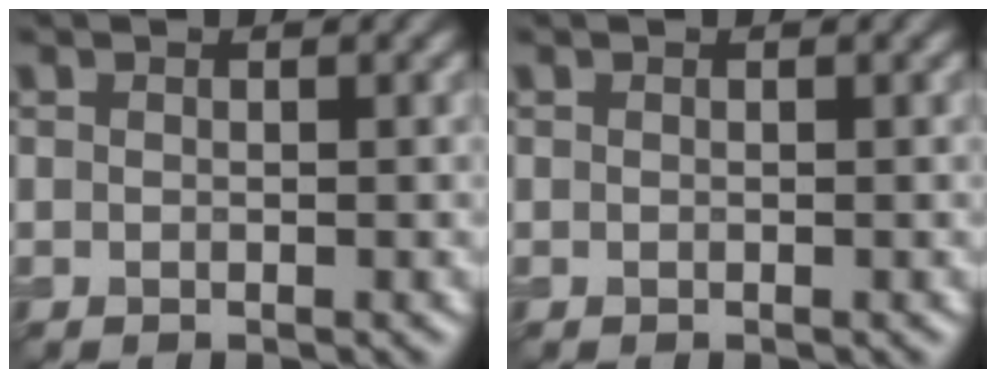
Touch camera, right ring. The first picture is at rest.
{"total": 0.0}